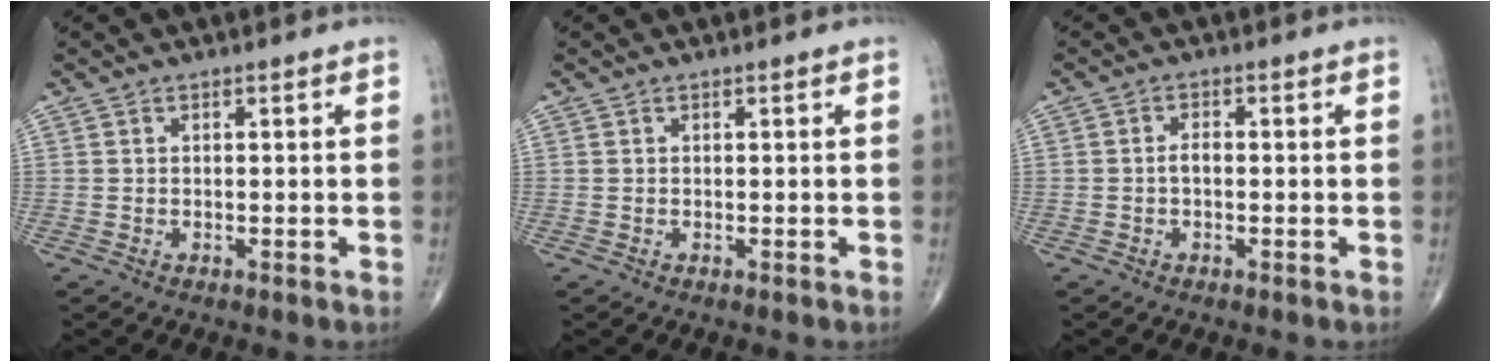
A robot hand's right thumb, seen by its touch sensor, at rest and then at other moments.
{"total": 0.0}
{"total": 1.6, "force": [-0.4, 0.9, 1.3], "torque": [-0.018, 0.005, -0.008]}